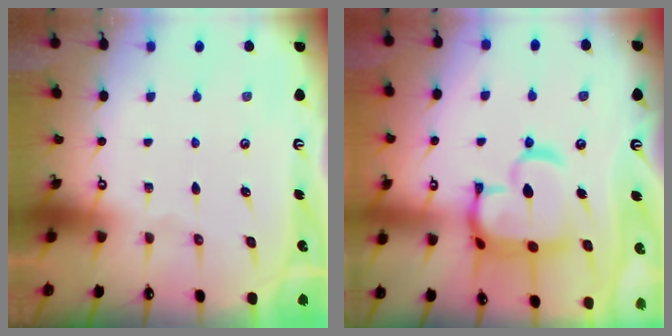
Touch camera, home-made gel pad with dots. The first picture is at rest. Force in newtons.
{"total": 15.5, "press": 15.4, "slide": 1.6}